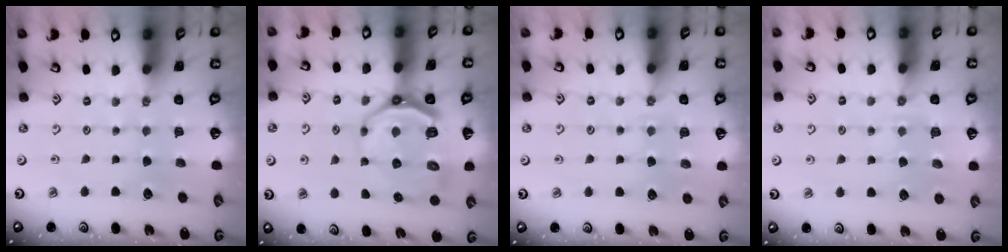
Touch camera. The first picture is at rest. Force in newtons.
{"total": 9.7, "press": 8.9, "slide": 3.9}
{"total": 4.8, "press": 4.8, "slide": 0.5}
{"total": 4.5, "press": 4.4, "slide": 1.1}